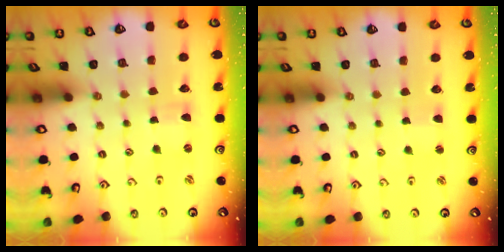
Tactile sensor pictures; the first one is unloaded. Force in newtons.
{"total": 1.8, "press": 1.8, "slide": 0.3}